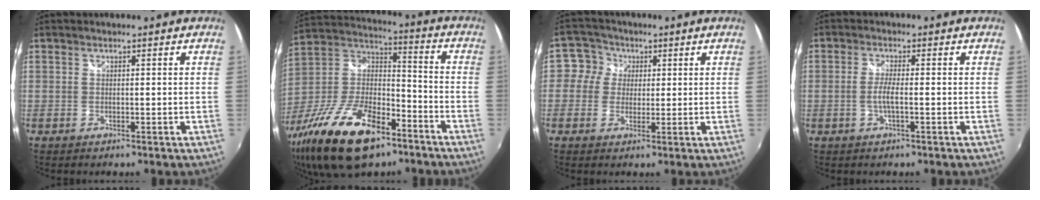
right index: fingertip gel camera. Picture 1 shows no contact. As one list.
[{"total": 25.5, "force": [-14.5, 11.4, 17.6], "torque": [-0.363, -0.029, -0.251]}, {"total": 5.0, "force": [0.8, 4.9, 0.8], "torque": [-0.006, 0.011, 0.000]}, {"total": 2.9, "force": [-0.8, 0.1, 2.8], "torque": [-0.056, -0.002, -0.017]}]